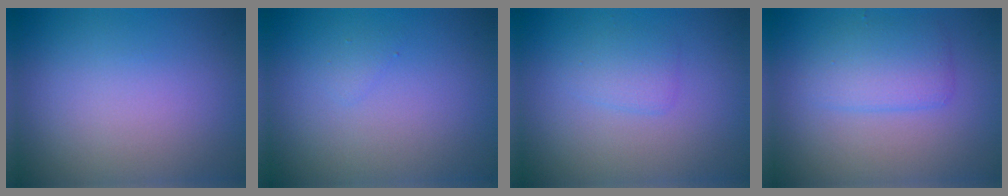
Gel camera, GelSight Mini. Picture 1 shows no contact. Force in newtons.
{"total": 0.5, "press": 0.5, "slide": 0.1}
{"total": 1.5, "press": 1.5, "slide": 0.1}
{"total": 2.9, "press": 2.9, "slide": 0.2}